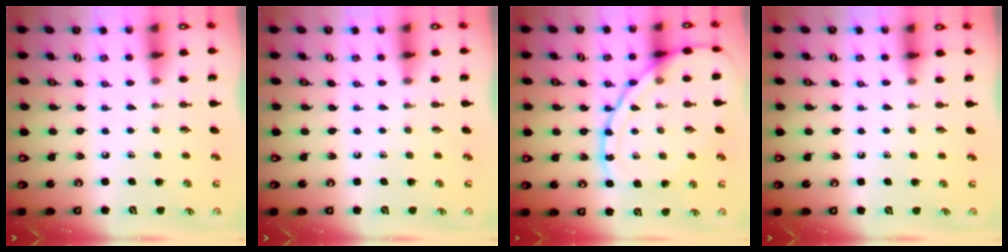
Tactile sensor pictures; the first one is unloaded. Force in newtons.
{"total": 0.0}
{"total": 14.2, "press": 14.2, "slide": 1.3}
{"total": 4.0, "press": 3.9, "slide": 0.5}